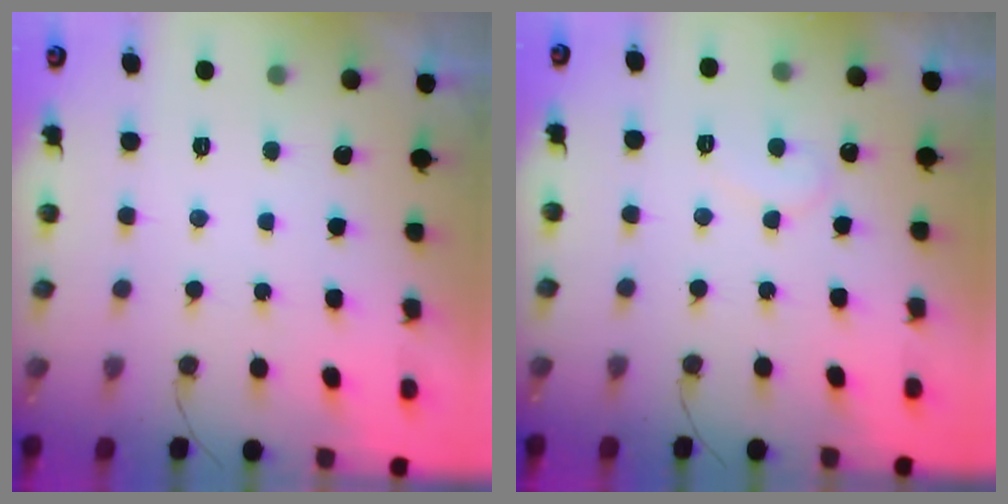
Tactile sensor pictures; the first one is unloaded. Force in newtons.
{"total": 6.2, "press": 6.2, "slide": 0.4}